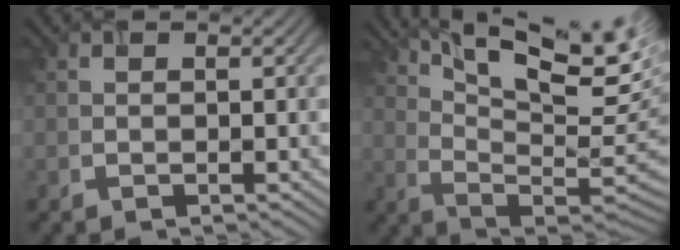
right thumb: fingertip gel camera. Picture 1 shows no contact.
{"total": 15.8, "force": [8.2, 4.7, 12.7], "torque": [-0.217, 0.008, 0.127]}